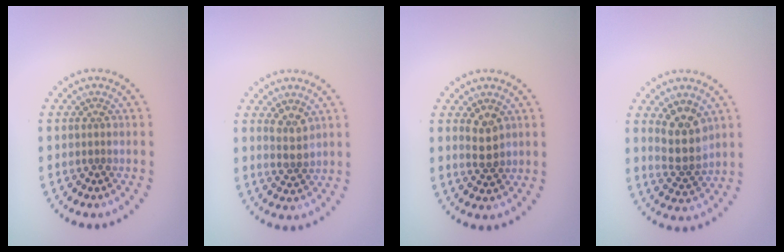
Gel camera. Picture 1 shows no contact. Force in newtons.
{"total": 1.8, "press": 1.7, "slide": 0.5}
{"total": 2.2, "press": 2.2, "slide": 0.5}
{"total": 4.3, "press": 3.9, "slide": 1.7}